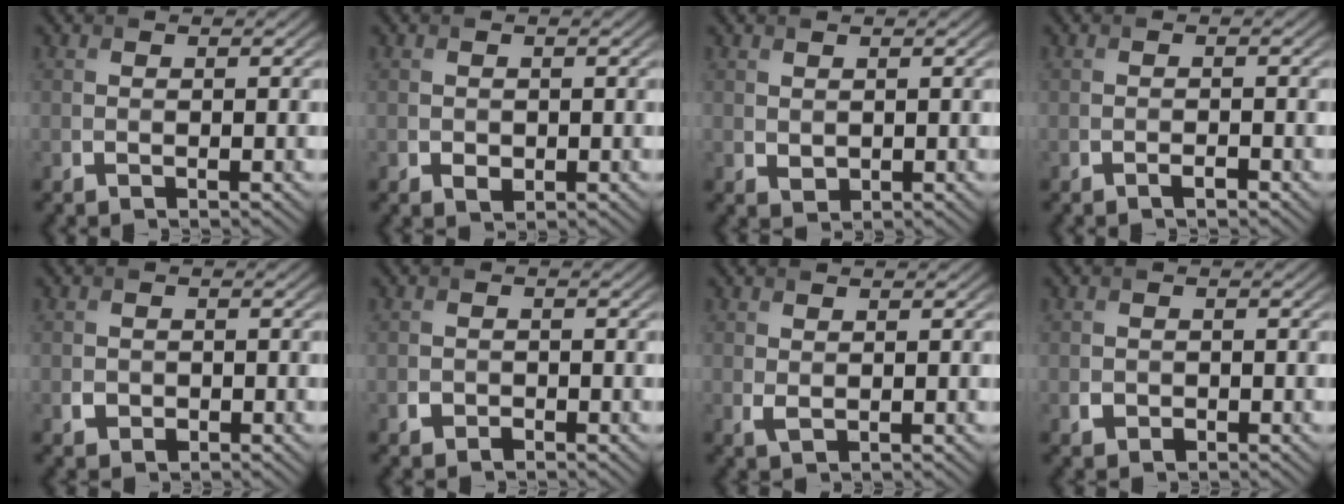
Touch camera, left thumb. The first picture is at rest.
{"total": 1.2, "force": [-0.2, 1.0, 0.6], "torque": [-0.012, -0.008, -0.002]}
{"total": 1.1, "force": [0.6, 0.8, 0.4], "torque": [-0.012, -0.004, 0.017]}
{"total": 0.9, "force": [-0.6, 0.2, 0.6], "torque": [-0.010, 0.000, -0.009]}
{"total": 1.3, "force": [-0.4, 1.2, 0.4], "torque": [-0.004, -0.007, -0.010]}
{"total": 1.1, "force": [-0.7, 0.9, 0.3], "torque": [-0.004, -0.002, -0.014]}
{"total": 1.0, "force": [0.5, 0.5, 0.8], "torque": [-0.023, -0.003, 0.013]}
{"total": 1.2, "force": [-0.4, 1.1, 0.4], "torque": [-0.005, -0.007, -0.009]}